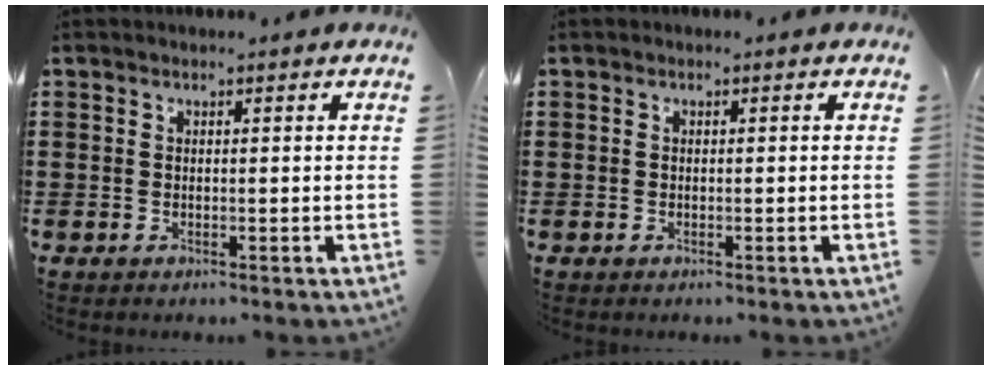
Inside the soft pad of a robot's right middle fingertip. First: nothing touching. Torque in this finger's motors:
{"motor_torque": [-0.30, -0.22, 0.05, 0.01]}